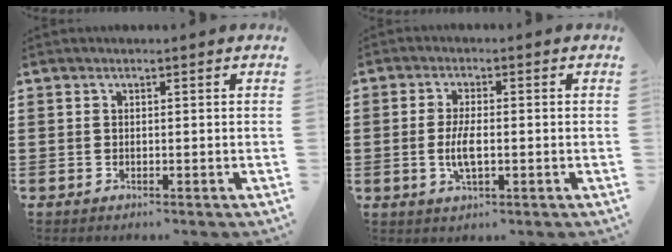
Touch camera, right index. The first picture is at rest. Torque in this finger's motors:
{"motor_torque": [1.20, 0.93, 0.54, 0.14]}